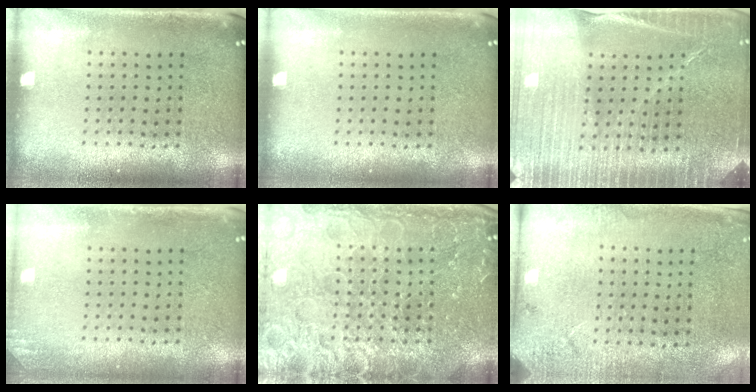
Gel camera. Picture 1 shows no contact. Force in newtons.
{"total": 0.0}
{"total": 4.3, "press": 4.0, "slide": 1.7}
{"total": 1.1, "press": 1.1, "slide": 0.1}
{"total": 6.9, "press": 6.8, "slide": 0.8}
{"total": 2.6, "press": 2.4, "slide": 1.1}